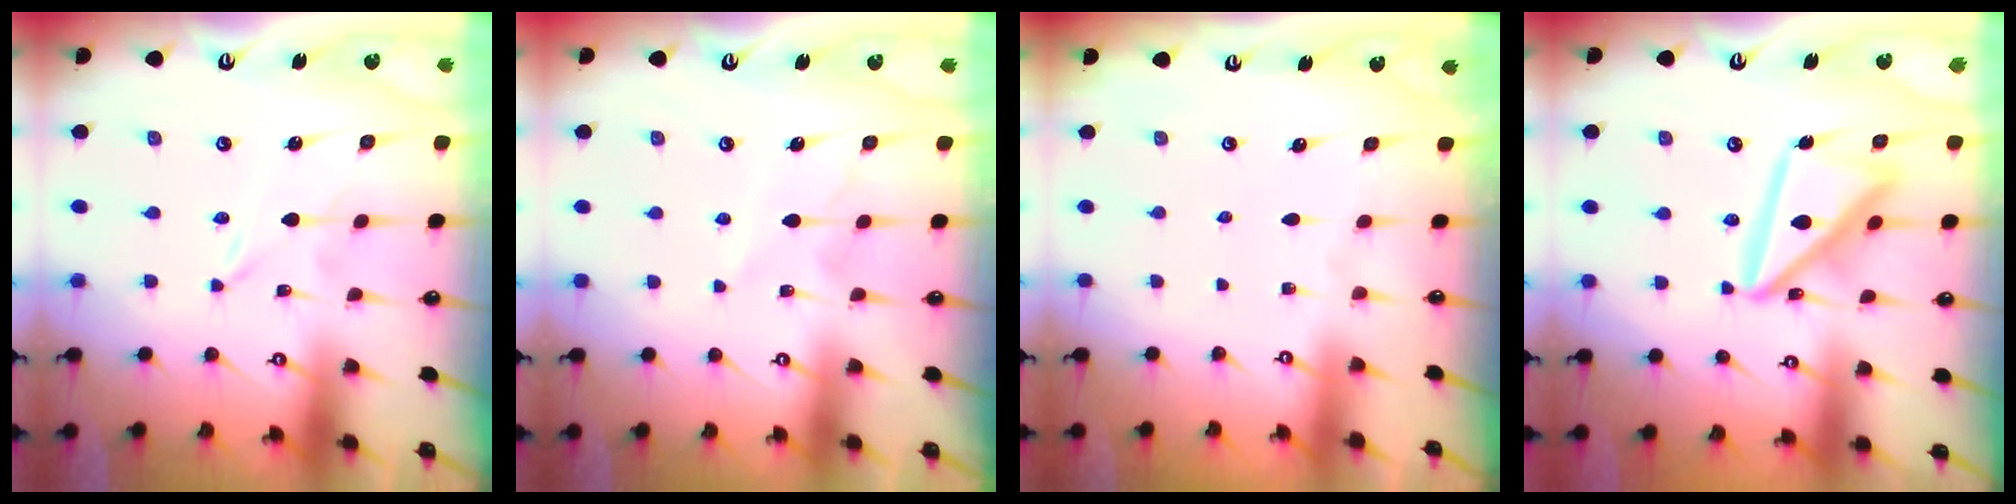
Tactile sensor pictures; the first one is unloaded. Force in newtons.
{"total": 5.6, "press": 5.6, "slide": 0.5}
{"total": 0.0}
{"total": 15.0, "press": 14.9, "slide": 1.6}